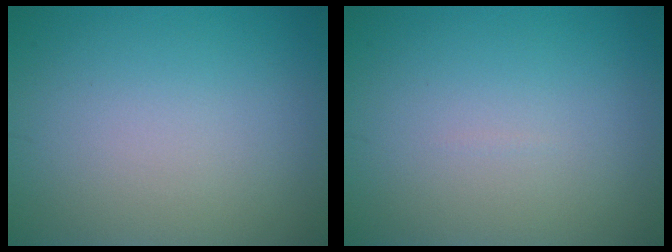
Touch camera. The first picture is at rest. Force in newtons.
{"total": 0.0}